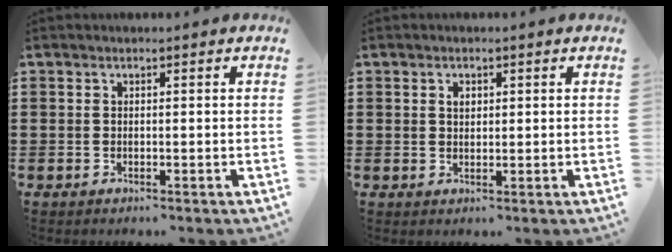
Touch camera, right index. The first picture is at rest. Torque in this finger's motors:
{"motor_torque": [0.46, 0.07, 0.06, 0.04]}